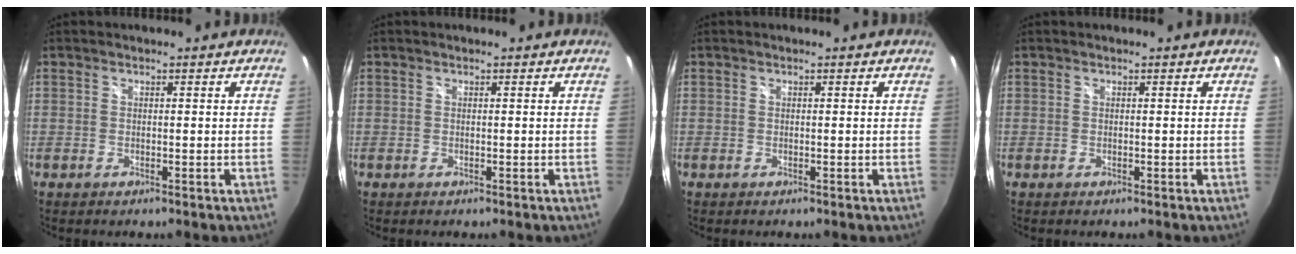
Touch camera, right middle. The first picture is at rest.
{"total": 0.0}
{"total": 0.0}
{"total": 0.0}